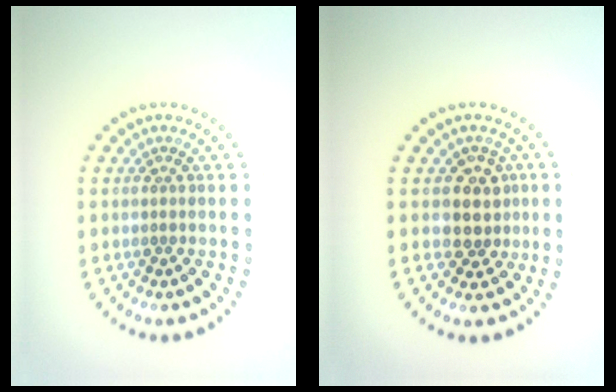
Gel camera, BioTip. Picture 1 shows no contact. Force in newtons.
{"total": 3.0, "press": 2.5, "slide": 1.6}